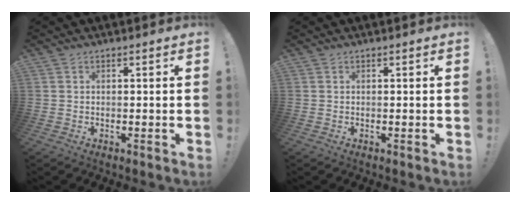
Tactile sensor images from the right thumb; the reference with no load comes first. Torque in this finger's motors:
{"motor_torque": [-0.02, 0.02, -0.01, -0.01, 0.00]}